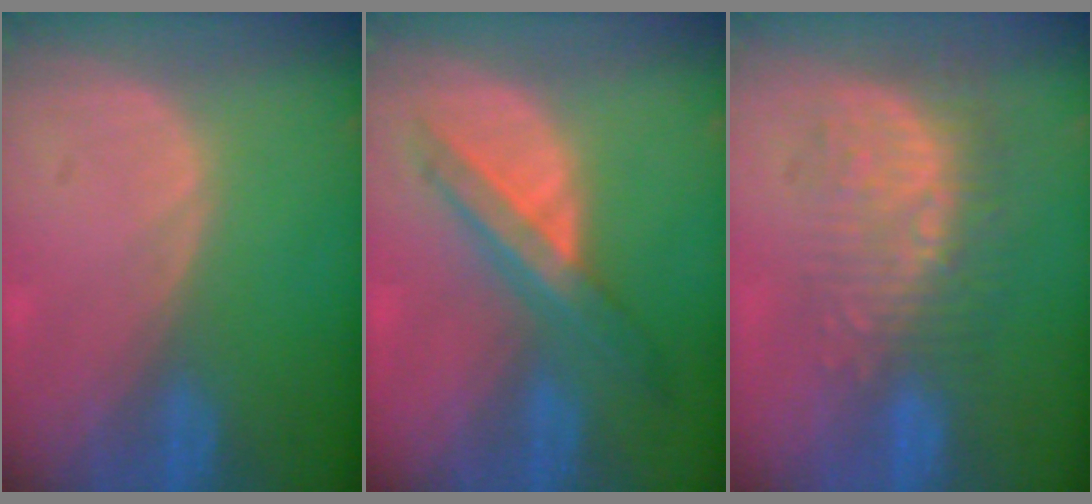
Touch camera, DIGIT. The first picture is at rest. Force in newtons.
{"total": 7.2, "press": 6.1, "slide": 3.8}
{"total": 10.0, "press": 8.7, "slide": 4.8}